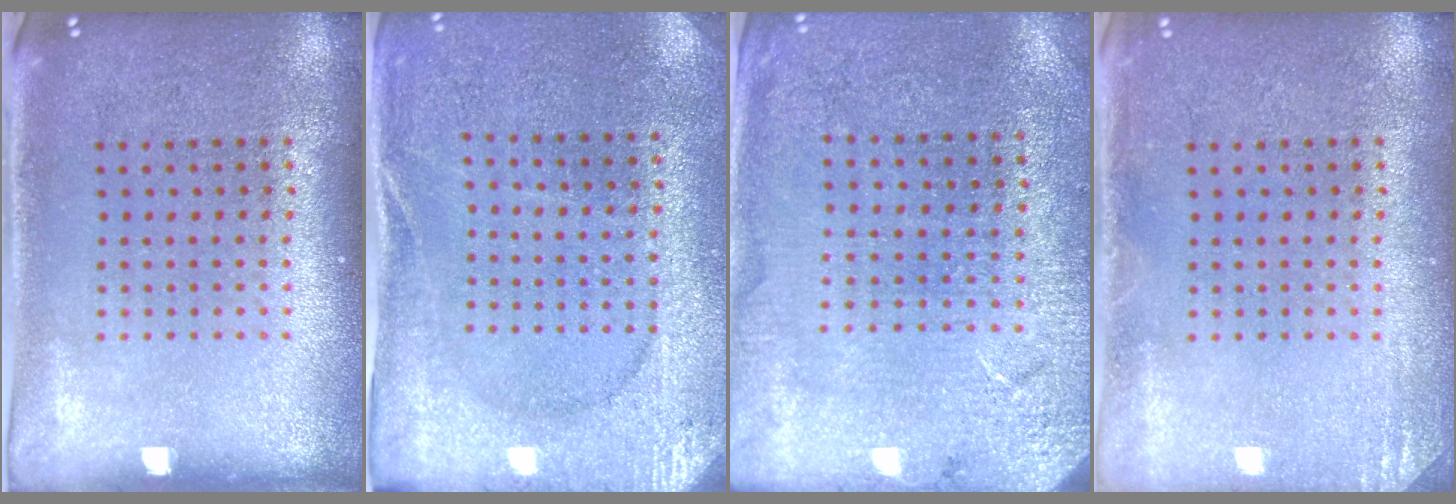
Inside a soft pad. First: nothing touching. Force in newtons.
{"total": 2.7, "press": 2.6, "slide": 0.4}
{"total": 2.7, "press": 2.7, "slide": 0.1}
{"total": 1.5, "press": 1.4, "slide": 0.2}